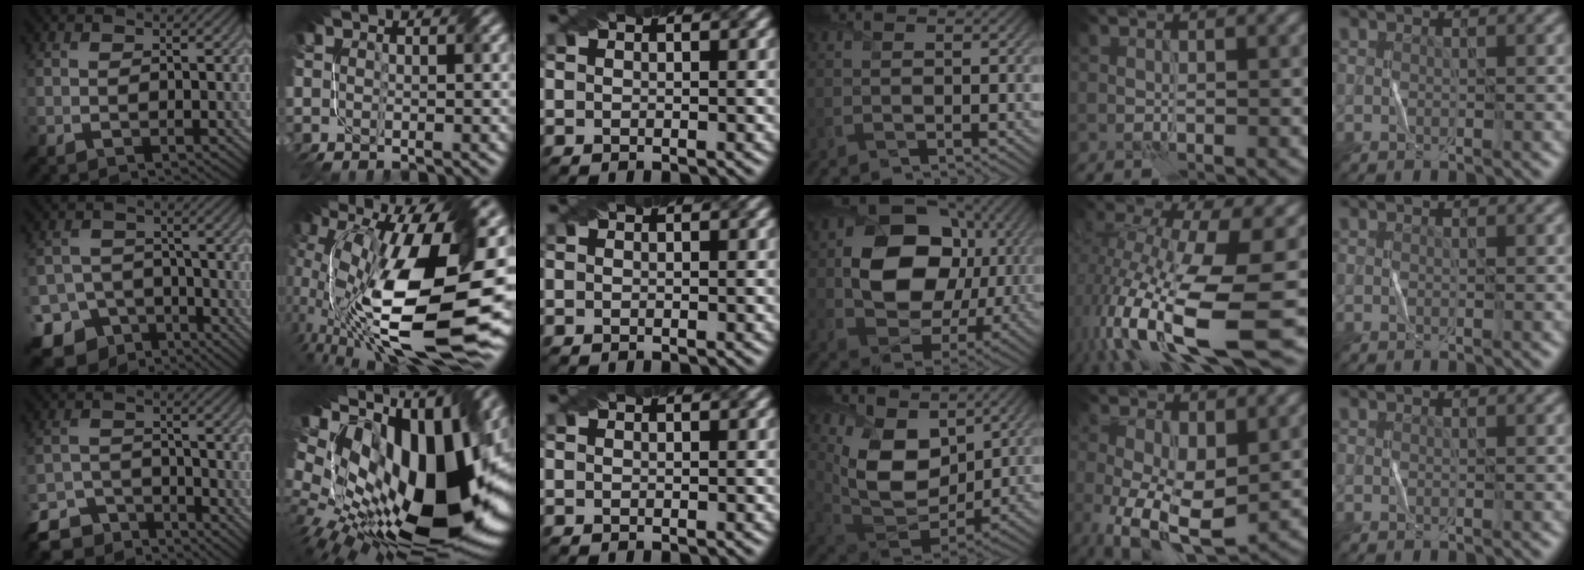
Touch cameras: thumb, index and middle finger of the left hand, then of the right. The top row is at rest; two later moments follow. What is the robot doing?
{"motion": "fold", "object": "bandage"}